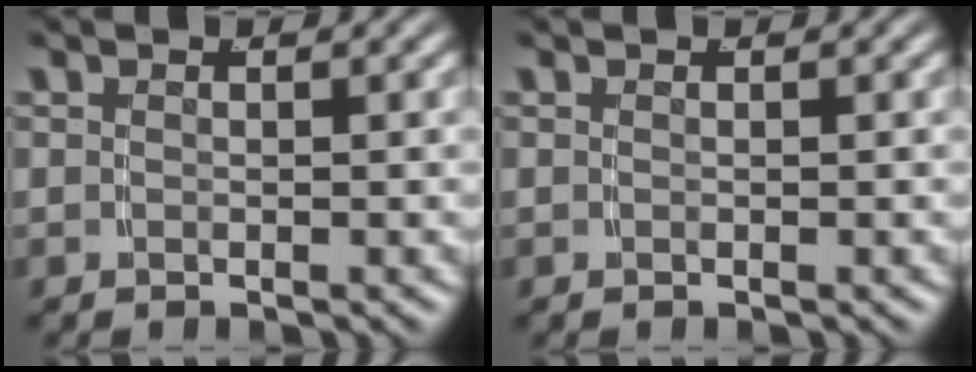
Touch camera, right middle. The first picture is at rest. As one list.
[{"total": 0.0}]